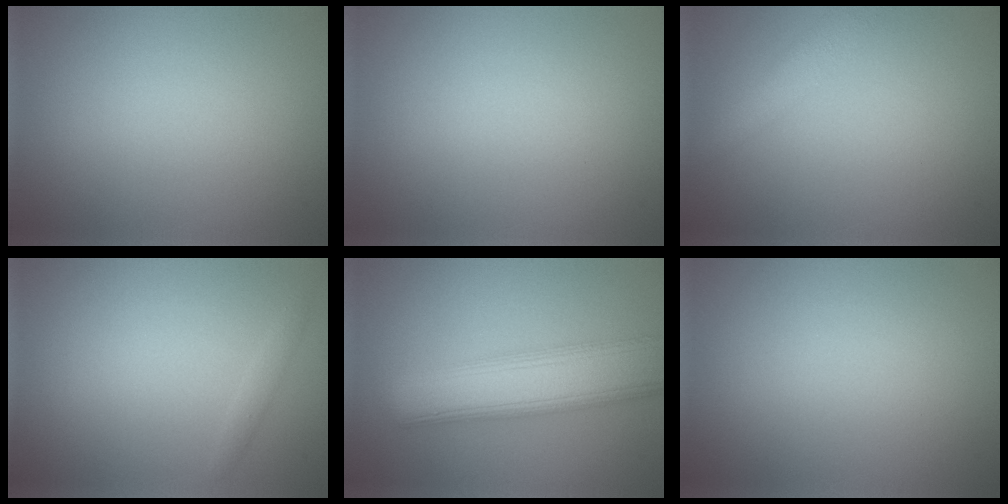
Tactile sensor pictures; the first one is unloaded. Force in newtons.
{"total": 0.0}
{"total": 2.4, "press": 2.4, "slide": 0.1}
{"total": 0.8, "press": 0.8, "slide": 0.1}
{"total": 8.0, "press": 8.0, "slide": 0.4}
{"total": 0.0}